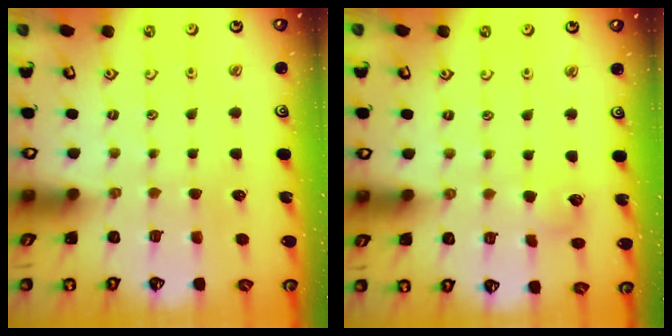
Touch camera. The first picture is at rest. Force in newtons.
{"total": 5.0, "press": 5.0, "slide": 0.6}